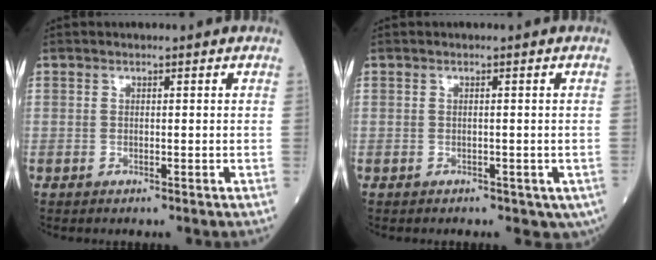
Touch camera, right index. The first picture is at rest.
{"total": 3.7, "force": [-1.9, 2.3, 2.1], "torque": [-0.014, -0.003, -0.023]}